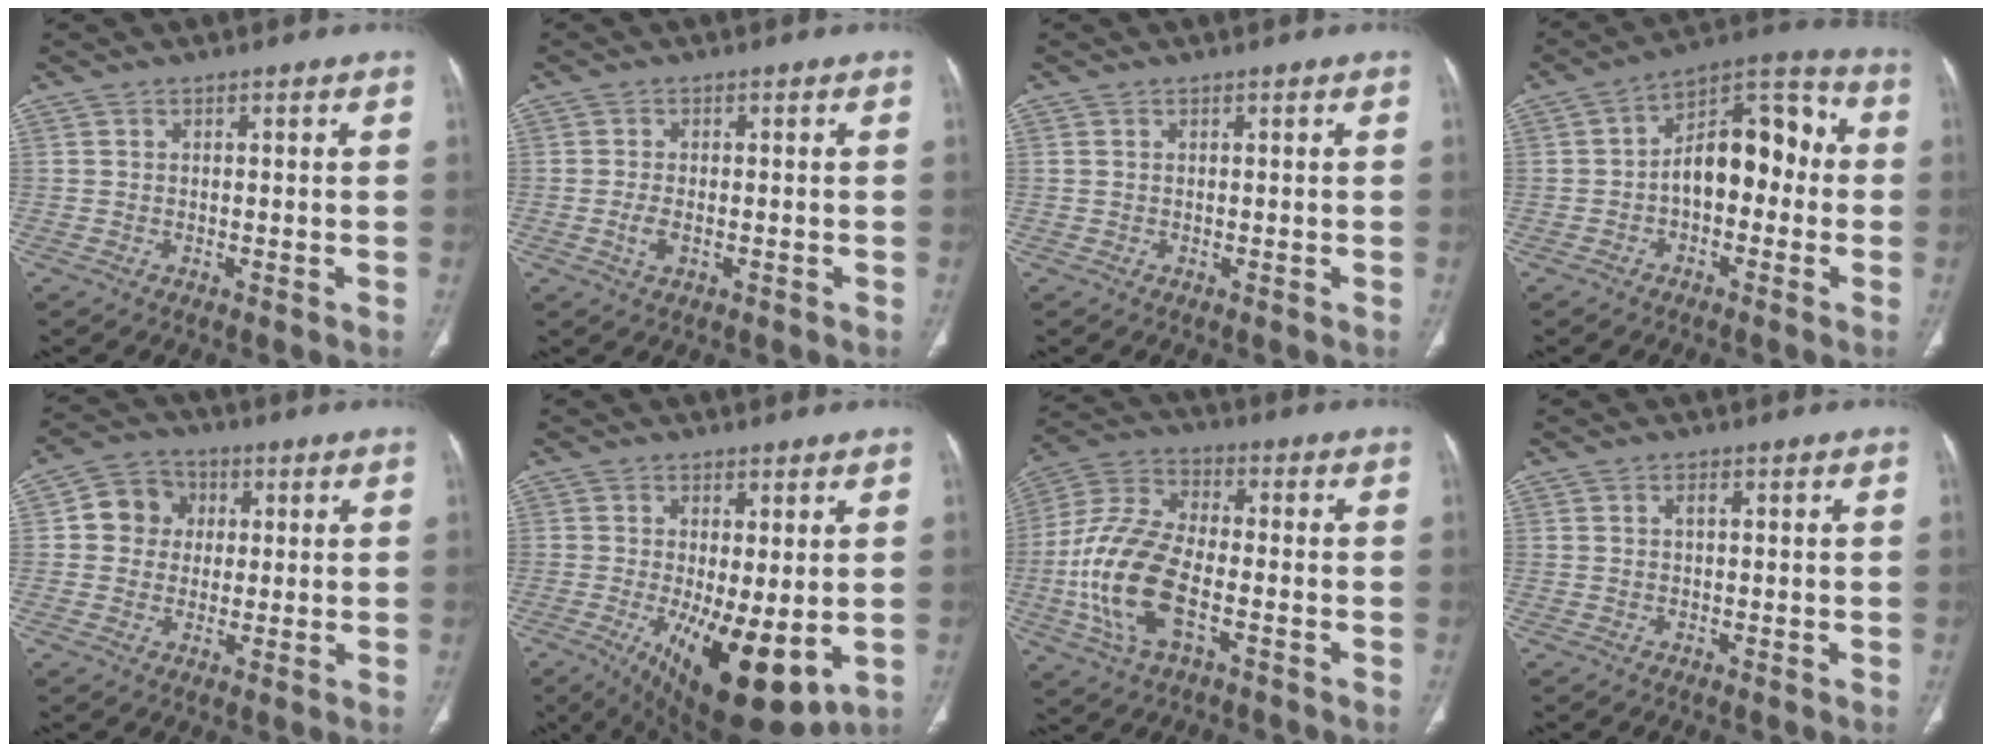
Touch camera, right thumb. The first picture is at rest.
{"total": 2.7, "force": [-0.7, 1.4, 2.2], "torque": [-0.050, -0.001, -0.013]}
{"total": 0.0}
{"total": 13.4, "force": [-0.9, 7.9, 10.7], "torque": [-0.127, 0.048, -0.027]}
{"total": 7.4, "force": [1.3, 6.8, 2.7], "torque": [-0.014, 0.006, 0.012]}
{"total": 14.6, "force": [-3.1, 5.4, 13.2], "torque": [-0.207, -0.032, -0.027]}
{"total": 16.5, "force": [-4.4, 8.0, 13.8], "torque": [-0.300, 0.021, -0.083]}
{"total": 0.7, "force": [0.2, 0.2, 0.6], "torque": [-0.011, 0.001, 0.002]}